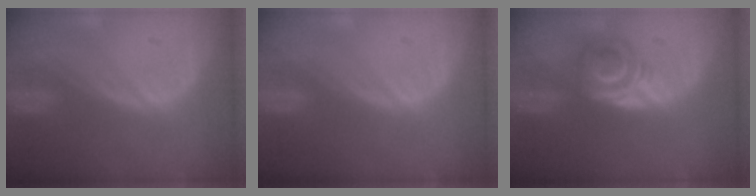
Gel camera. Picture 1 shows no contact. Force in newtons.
{"total": 0.0}
{"total": 6.1, "press": 5.1, "slide": 3.3}